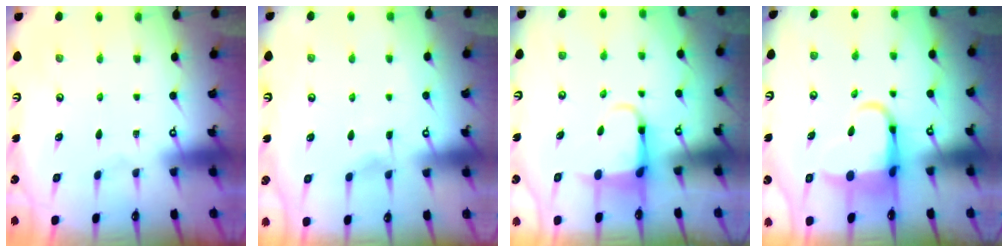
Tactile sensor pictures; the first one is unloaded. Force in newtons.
{"total": 3.1, "press": 3.1, "slide": 0.4}
{"total": 4.4, "press": 4.3, "slide": 0.9}
{"total": 6.9, "press": 6.6, "slide": 1.8}